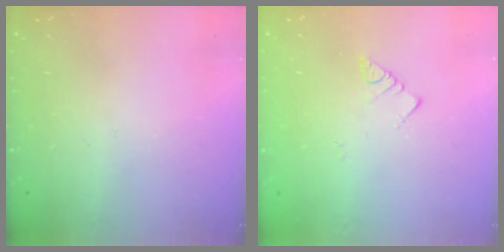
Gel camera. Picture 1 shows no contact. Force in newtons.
{"total": 2.7, "press": 2.6, "slide": 0.5}